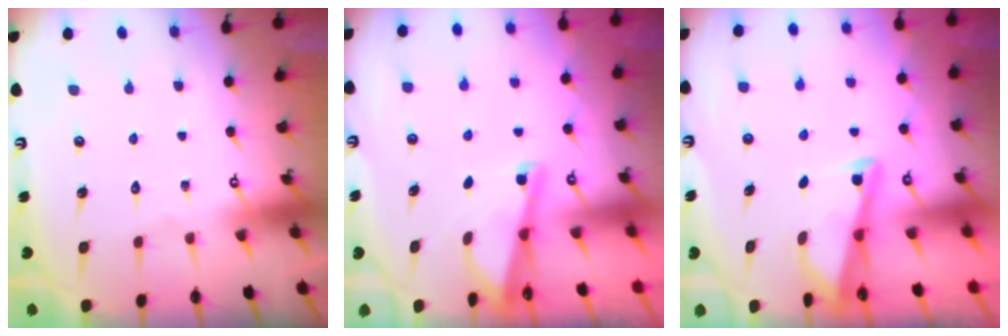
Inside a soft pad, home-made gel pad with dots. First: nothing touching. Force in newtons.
{"total": 3.1, "press": 3.1, "slide": 0.3}
{"total": 2.9, "press": 2.9, "slide": 0.3}